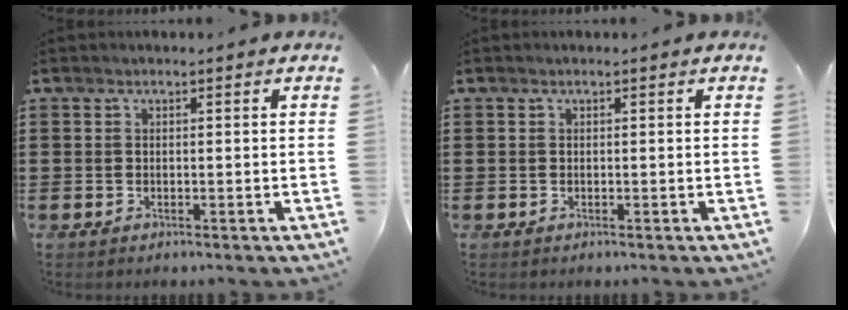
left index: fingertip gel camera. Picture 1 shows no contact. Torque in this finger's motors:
{"motor_torque": [0.00, 0.00, 0.00, 0.00]}